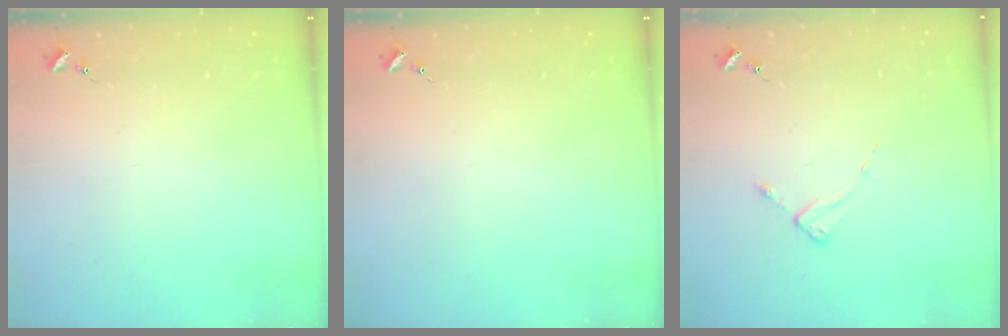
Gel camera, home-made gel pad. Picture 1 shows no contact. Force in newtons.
{"total": 0.0}
{"total": 2.6, "press": 2.6, "slide": 0.4}